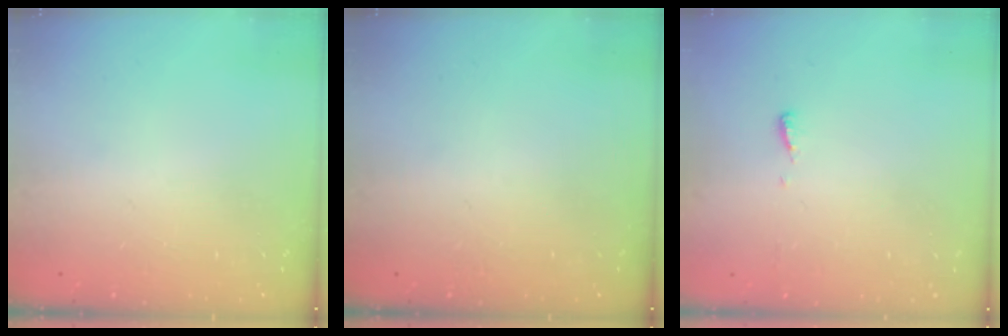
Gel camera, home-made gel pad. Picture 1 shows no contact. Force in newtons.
{"total": 0.0}
{"total": 3.7, "press": 3.7, "slide": 0.4}